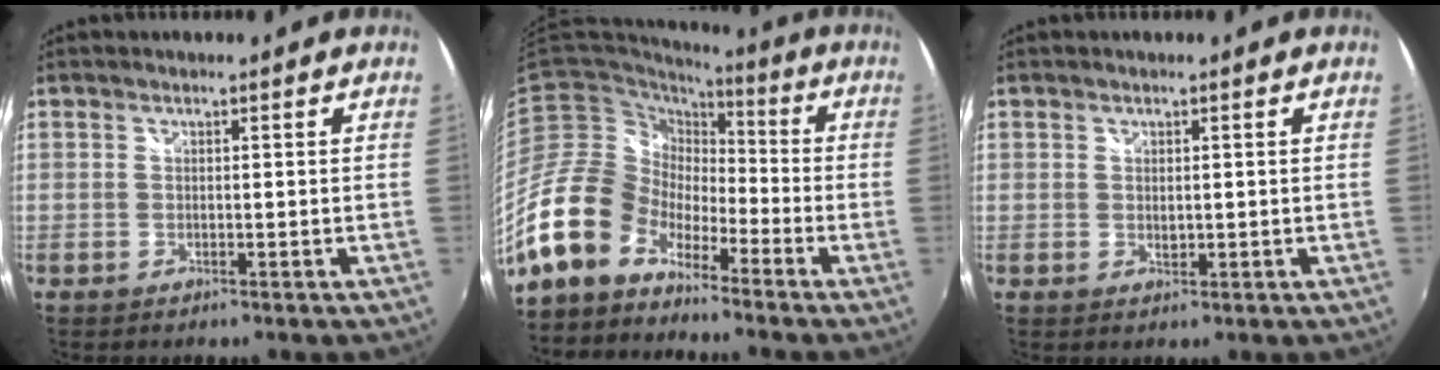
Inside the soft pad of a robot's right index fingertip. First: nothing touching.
{"total": 15.8, "force": [-11.6, 9.3, 5.6], "torque": [-0.122, 0.014, -0.224]}
{"total": 1.1, "force": [0.1, 0.8, 0.7], "torque": [-0.009, 0.001, 0.003]}